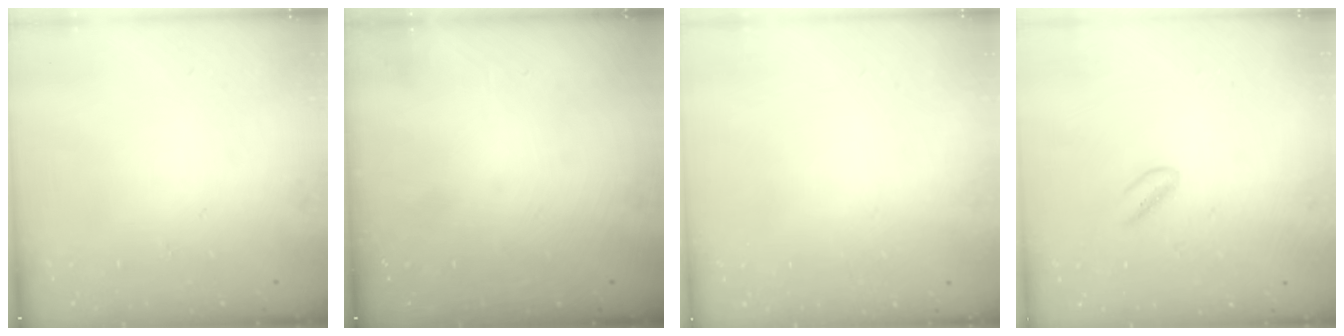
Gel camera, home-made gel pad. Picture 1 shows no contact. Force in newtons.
{"total": 0.0}
{"total": 2.0, "press": 2.0, "slide": 0.1}
{"total": 0.0}